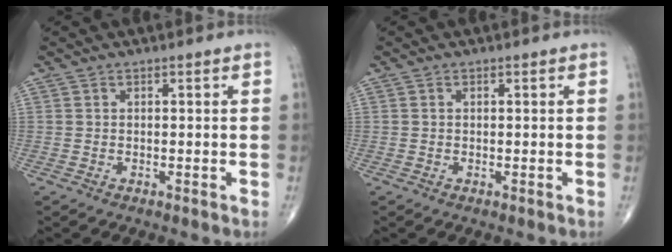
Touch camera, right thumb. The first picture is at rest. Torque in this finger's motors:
{"motor_torque": [-0.23, 0.06, 0.10, 0.10, 0.02]}